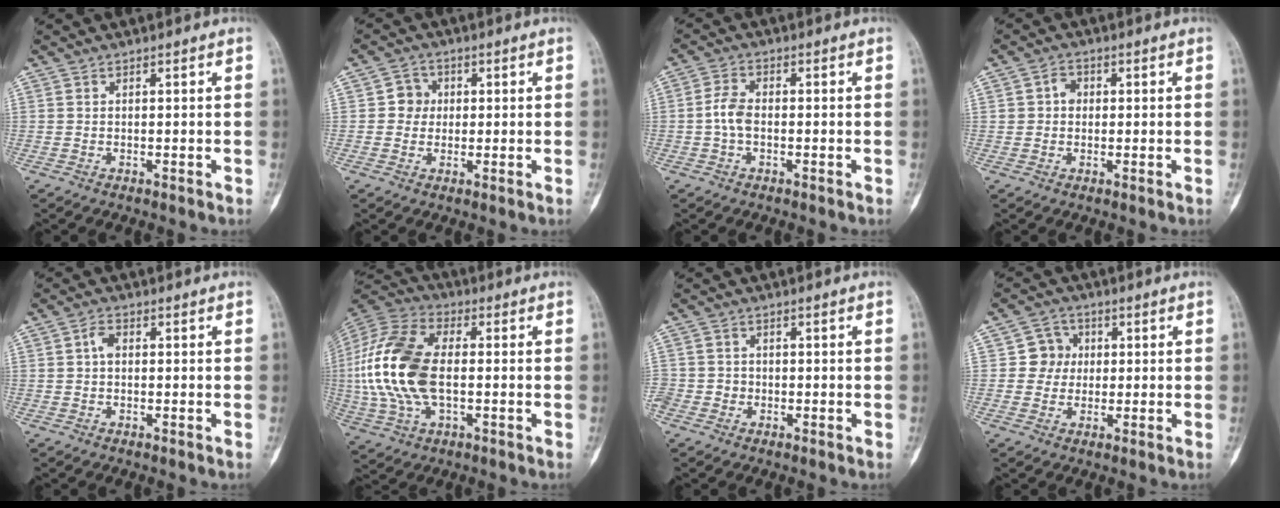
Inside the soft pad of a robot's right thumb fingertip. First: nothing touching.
{"total": 3.7, "force": [0.3, 3.5, 1.1], "torque": [0.008, 0.008, -0.002]}
{"total": 4.0, "force": [-0.7, 2.4, 3.0], "torque": [-0.062, 0.013, -0.019]}
{"total": 2.7, "force": [0.2, 2.4, 1.3], "torque": [-0.005, 0.008, -0.002]}
{"total": 2.2, "force": [0.1, 1.4, 1.7], "torque": [-0.027, 0.007, -0.003]}
{"total": 19.5, "force": [-0.7, 11.0, 16.1], "torque": [-0.355, 0.013, -0.012]}
{"total": 3.7, "force": [-1.3, 3.4, 0.8], "torque": [-0.004, 0.013, -0.027]}
{"total": 5.0, "force": [0.4, 4.8, 1.1], "torque": [0.018, 0.010, 0.000]}